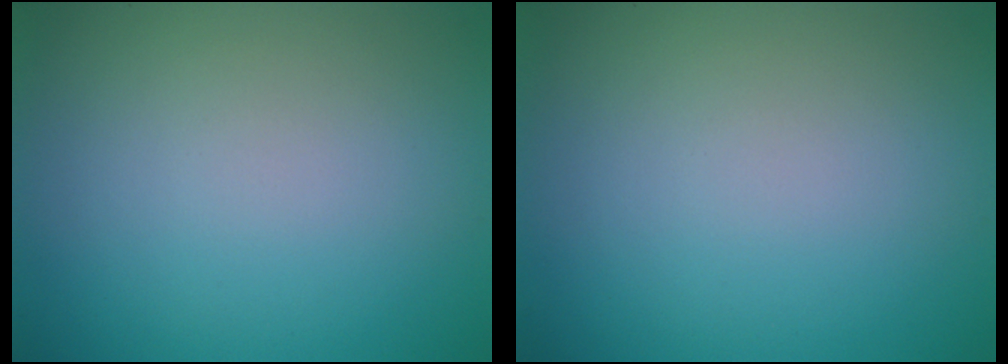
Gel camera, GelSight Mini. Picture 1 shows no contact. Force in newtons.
{"total": 0.0}